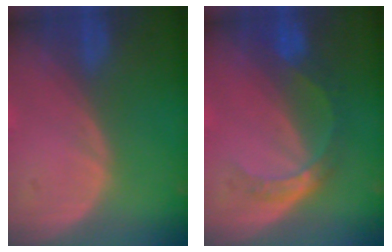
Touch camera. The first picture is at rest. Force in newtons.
{"total": 5.1, "press": 4.6, "slide": 2.3}